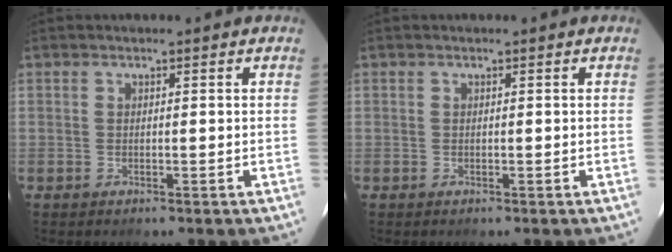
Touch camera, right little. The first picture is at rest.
{"total": 0.0}